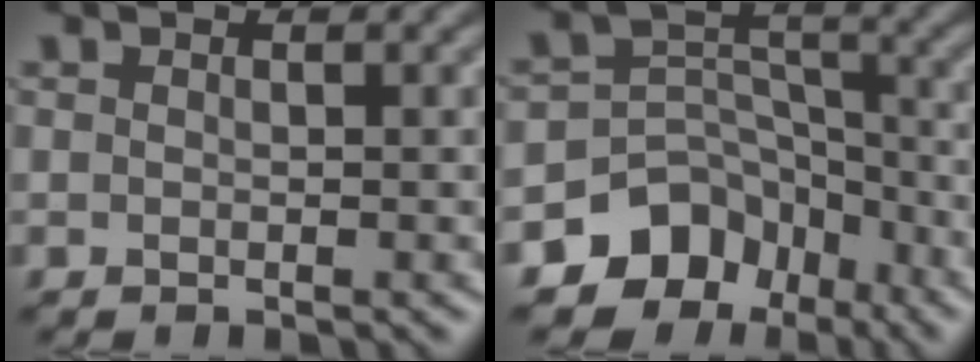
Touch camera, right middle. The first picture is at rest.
{"total": 7.2, "force": [-4.7, 5.2, 1.8], "torque": [-0.013, 0.004, -0.086]}